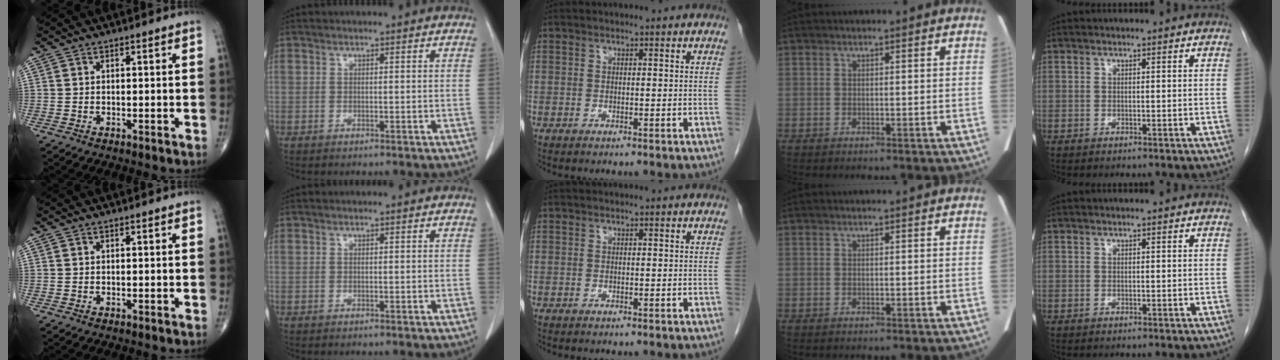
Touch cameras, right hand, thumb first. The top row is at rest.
{}